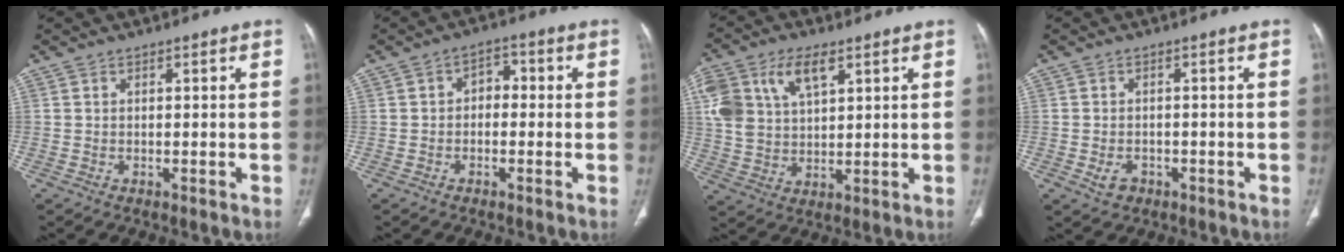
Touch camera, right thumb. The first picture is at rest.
{"total": 3.7, "force": [-0.3, 2.7, 2.5], "torque": [-0.022, 0.019, -0.017]}
{"total": 13.2, "force": [5.8, 7.6, 9.2], "torque": [-0.186, 0.000, 0.115]}
{"total": 2.9, "force": [-1.2, 2.2, 1.5], "torque": [-0.022, 0.005, -0.014]}